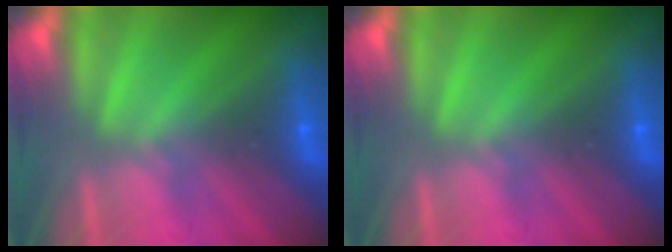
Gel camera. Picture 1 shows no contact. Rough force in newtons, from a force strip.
{"total": 0.0}